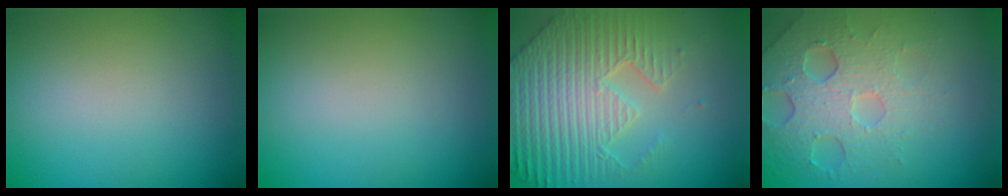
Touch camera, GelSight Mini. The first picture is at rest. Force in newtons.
{"total": 0.0}
{"total": 7.9, "press": 5.9, "slide": 5.3}
{"total": 6.2, "press": 4.7, "slide": 4.1}